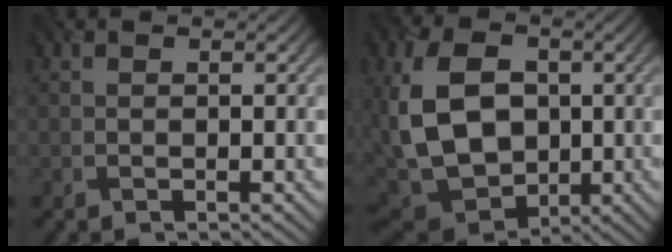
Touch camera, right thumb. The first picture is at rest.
{"total": 14.5, "force": [0.8, 10.4, 10.2], "torque": [-0.249, -0.006, 0.010]}